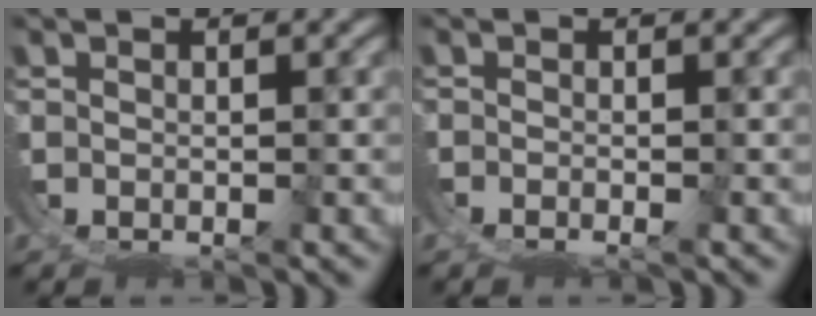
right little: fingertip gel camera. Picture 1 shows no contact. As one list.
[{"total": 2.7, "force": [-1.9, 1.3, 1.4], "torque": [-0.019, -0.011, -0.027]}]